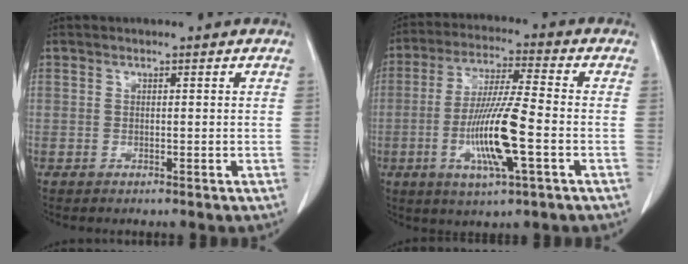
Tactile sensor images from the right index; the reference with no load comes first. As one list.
[{"total": 13.4, "force": [-3.6, 1.1, 12.9], "torque": [-0.253, -0.011, -0.067]}]